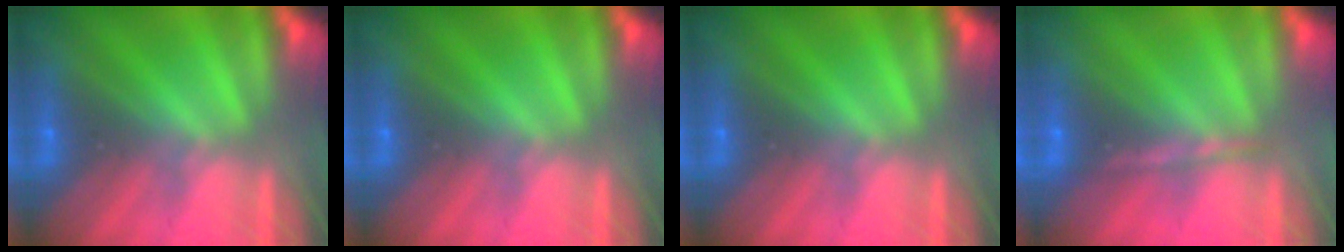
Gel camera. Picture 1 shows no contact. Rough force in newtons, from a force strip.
{"total": 0.0}
{"total": 0.0}
{"total": 1.7}